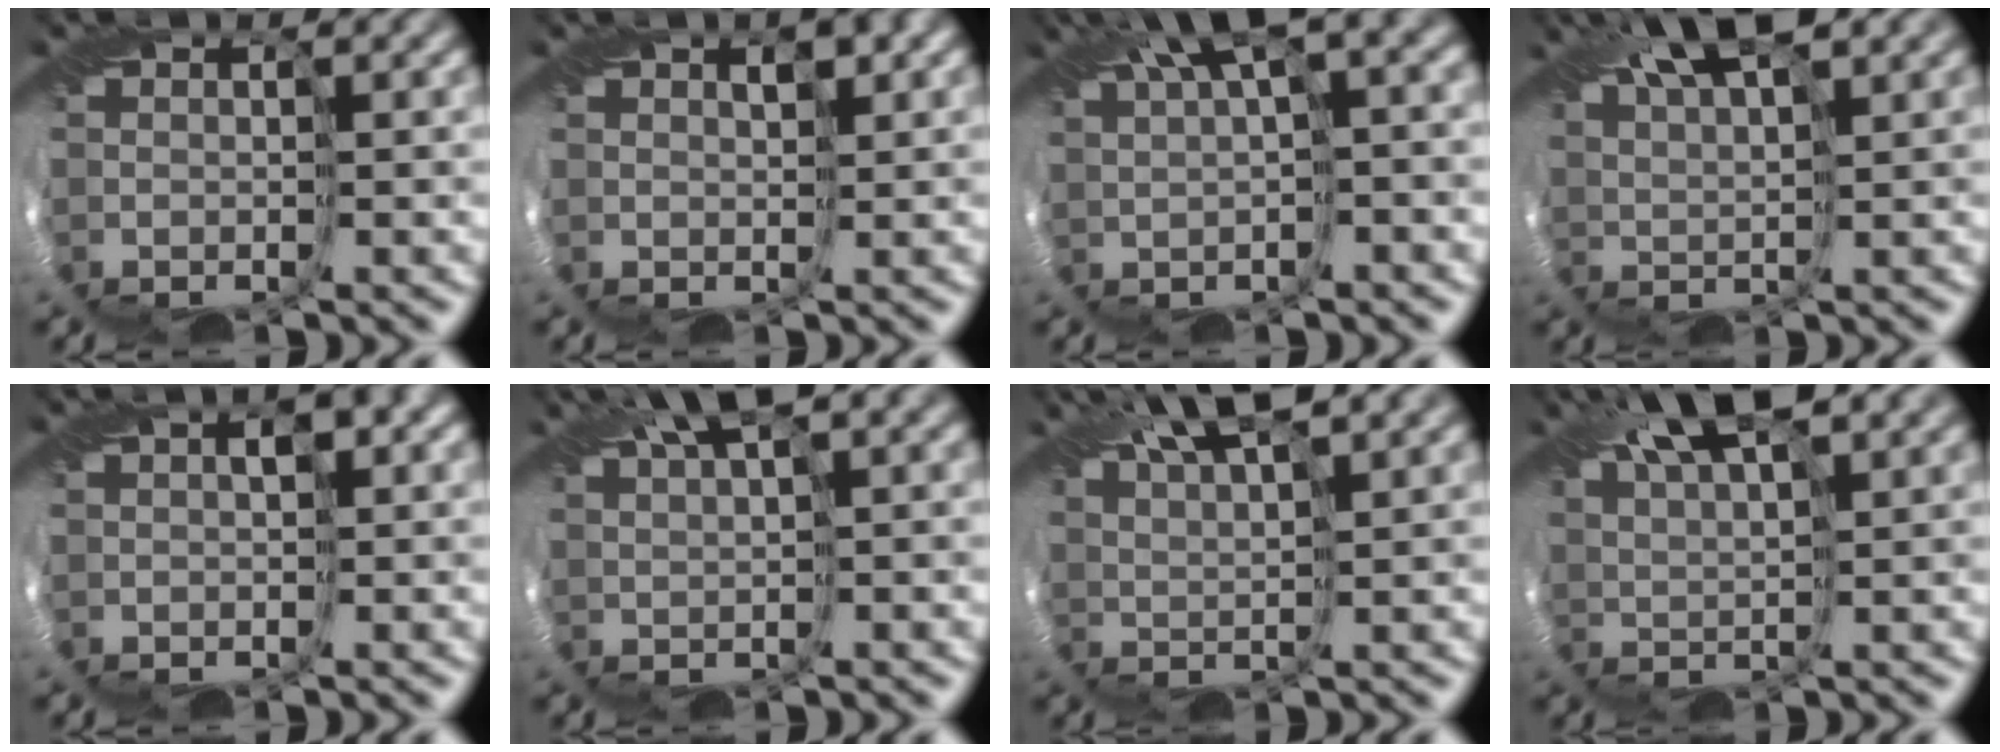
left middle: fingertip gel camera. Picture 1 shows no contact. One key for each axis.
{"total": 1.8, "fx": 1.0, "fy": 0.5, "fz": 1.4, "tx": -0.024, "ty": 0.006, "tz": 0.018}
{"total": 6.9, "fx": 3.2, "fy": 1.5, "fz": 6.0, "tx": -0.104, "ty": 0.026, "tz": 0.063}
{"total": 6.9, "fx": 4.5, "fy": 1.4, "fz": 5.1, "tx": -0.093, "ty": 0.018, "tz": 0.077}
{"total": 2.4, "fx": 0.7, "fy": 0.9, "fz": 2.1, "tx": -0.031, "ty": 0.011, "tz": 0.010}
{"total": 5.4, "fx": 3.1, "fy": 1.0, "fz": 4.3, "tx": -0.079, "ty": 0.020, "tz": 0.060}
{"total": 7.2, "fx": 4.7, "fy": 1.3, "fz": 5.3, "tx": -0.095, "ty": 0.019, "tz": 0.085}
{"total": 7.7, "fx": 4.7, "fy": 1.7, "fz": 5.8, "tx": -0.108, "ty": 0.019, "tz": 0.085}